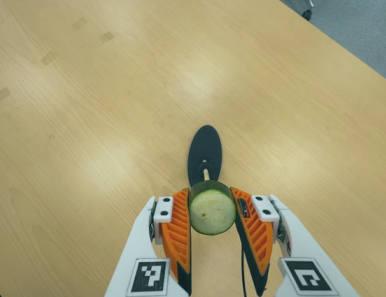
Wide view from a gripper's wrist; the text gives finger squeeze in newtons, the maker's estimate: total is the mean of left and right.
{"total": 11.4, "left": 11.0, "right": 11.9}